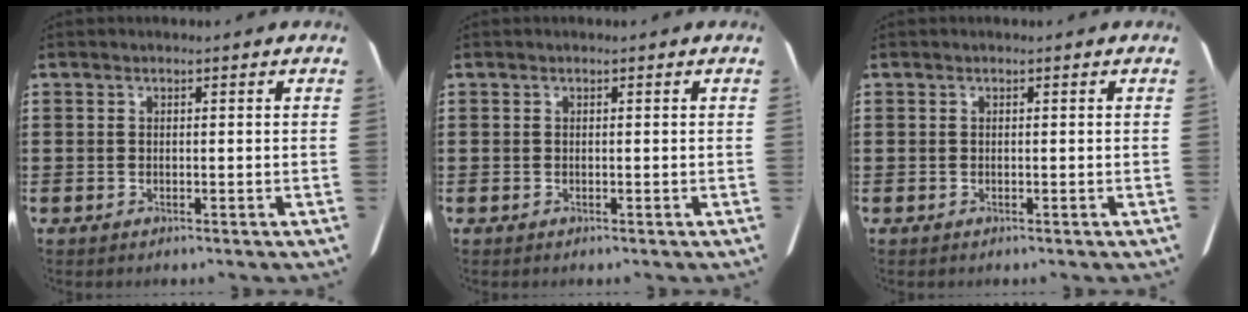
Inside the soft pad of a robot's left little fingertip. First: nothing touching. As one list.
[{"total": 0.0}, {"total": 0.0}]